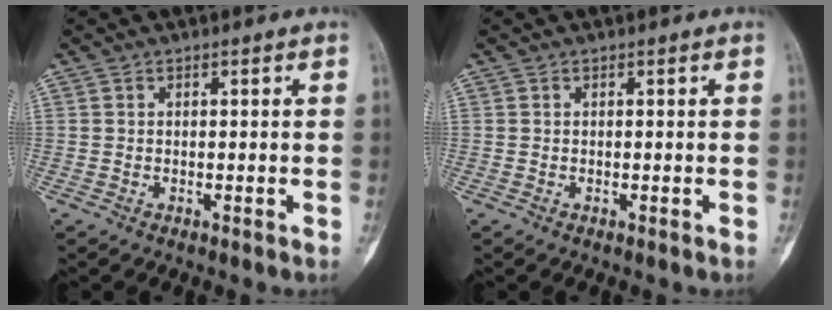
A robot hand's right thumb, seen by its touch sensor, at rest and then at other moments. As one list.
[{"total": 0.0}]